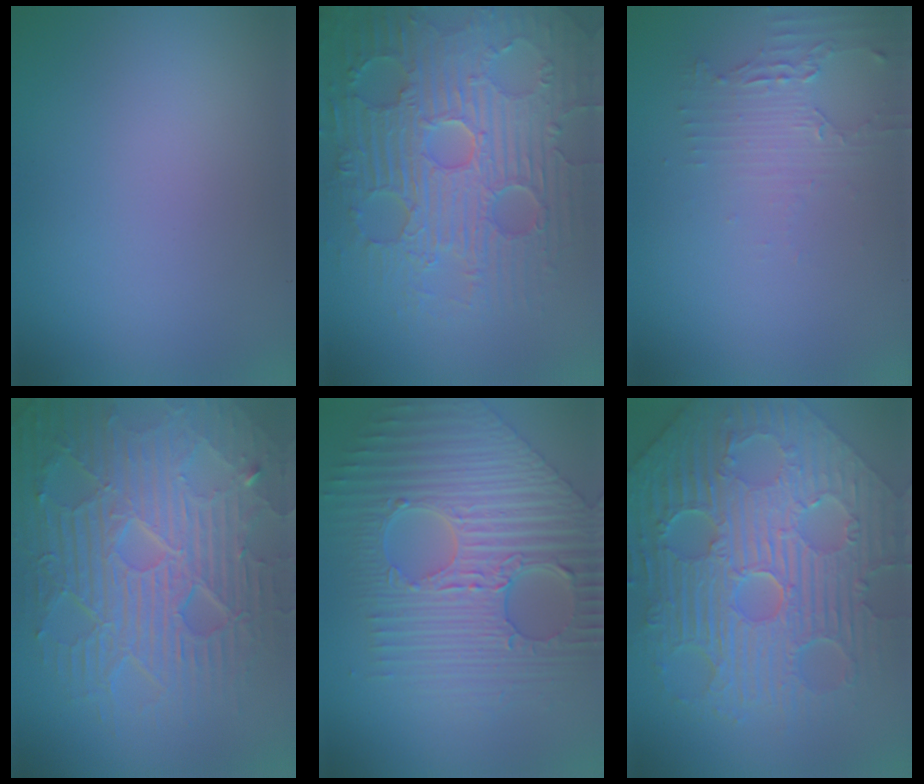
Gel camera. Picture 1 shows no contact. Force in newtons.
{"total": 9.3, "press": 6.8, "slide": 6.3}
{"total": 2.1, "press": 1.6, "slide": 1.4}
{"total": 10.6, "press": 6.8, "slide": 8.1}
{"total": 10.1, "press": 7.0, "slide": 7.3}
{"total": 12.1, "press": 8.1, "slide": 9.0}